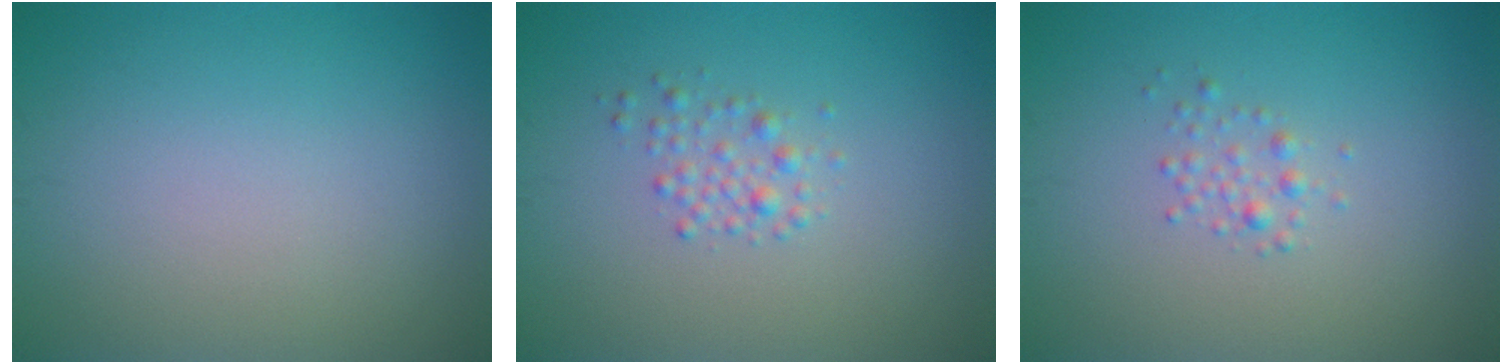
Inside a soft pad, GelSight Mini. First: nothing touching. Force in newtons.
{"total": 1.6, "press": 1.6, "slide": 0.1}
{"total": 1.2, "press": 1.2, "slide": 0.0}